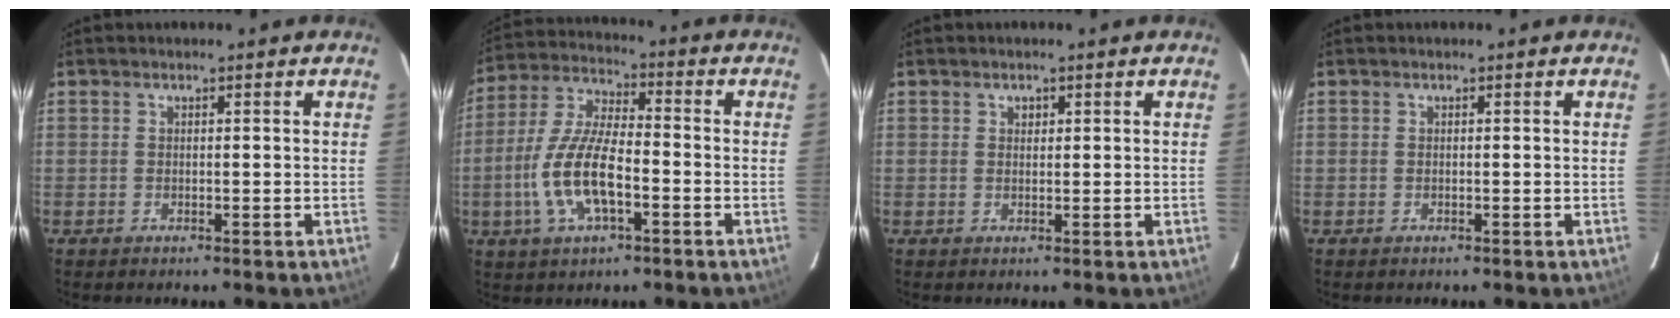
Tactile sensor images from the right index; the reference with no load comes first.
{"total": 13.1, "force": [-4.1, 4.8, 11.5], "torque": [-0.246, -0.002, -0.077]}
{"total": 0.9, "force": [0.3, 0.8, 0.2], "torque": [0.002, 0.005, 0.005]}
{"total": 0.0}